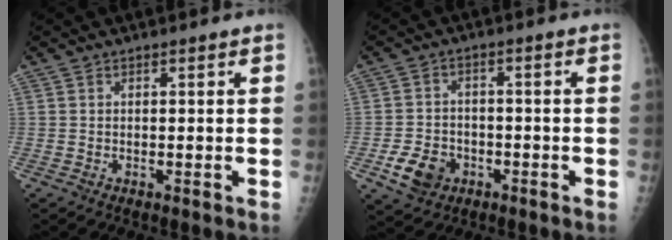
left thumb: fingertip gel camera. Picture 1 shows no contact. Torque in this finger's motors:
{"motor_torque": [-0.15, 1.05, 0.22, 0.06, 0.05]}